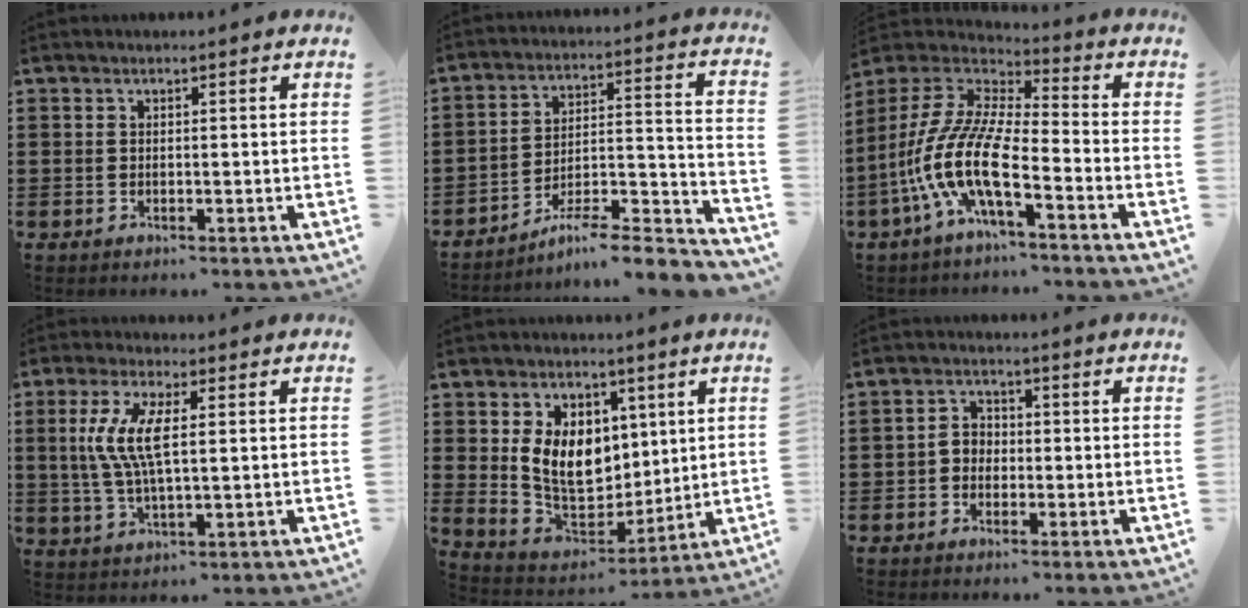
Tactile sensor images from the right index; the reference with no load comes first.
{"total": 6.7, "force": [-5.8, 1.0, 3.1], "torque": [-0.047, -0.003, -0.115]}
{"total": 12.4, "force": [-6.5, 3.6, 9.9], "torque": [-0.247, -0.015, -0.141]}
{"total": 7.9, "force": [1.3, 2.4, 7.4], "torque": [-0.174, -0.004, 0.013]}
{"total": 10.0, "force": [2.4, 7.6, 6.0], "torque": [-0.141, 0.003, 0.043]}
{"total": 2.6, "force": [-1.0, 2.1, 1.1], "torque": [-0.028, 0.008, -0.023]}